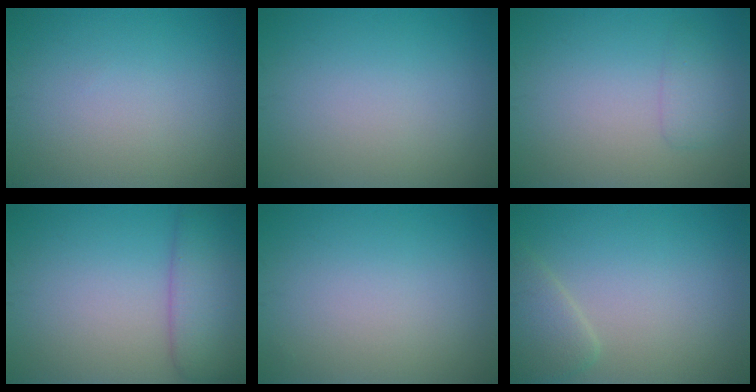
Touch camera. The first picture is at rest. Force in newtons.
{"total": 0.0}
{"total": 1.6, "press": 1.6, "slide": 0.0}
{"total": 5.1, "press": 5.0, "slide": 0.5}
{"total": 0.0}
{"total": 2.4, "press": 2.4, "slide": 0.2}